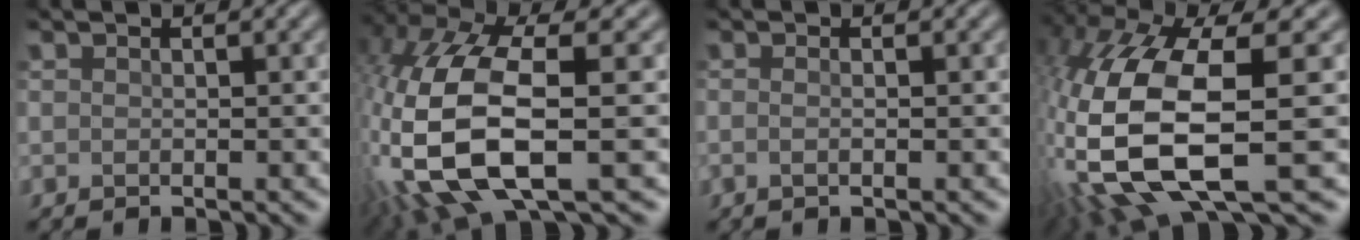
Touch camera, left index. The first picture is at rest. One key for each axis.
{"total": 13.7, "fx": -2.3, "fy": 5.8, "fz": 12.2, "tx": -0.301, "ty": -0.007, "tz": -0.042}
{"total": 1.6, "fx": 0.2, "fy": 0.9, "fz": 1.4, "tx": -0.010, "ty": 0.001, "tz": -0.012}
{"total": 15.6, "fx": -2.4, "fy": 6.5, "fz": 14.0, "tx": -0.342, "ty": -0.011, "tz": -0.039}